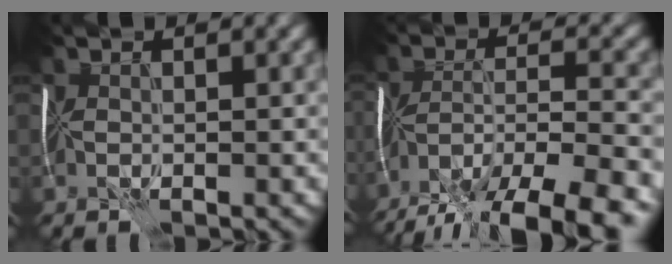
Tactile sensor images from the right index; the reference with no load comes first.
{"total": 13.8, "force": [-10.7, 4.5, 7.4], "torque": [-0.129, -0.017, -0.150]}